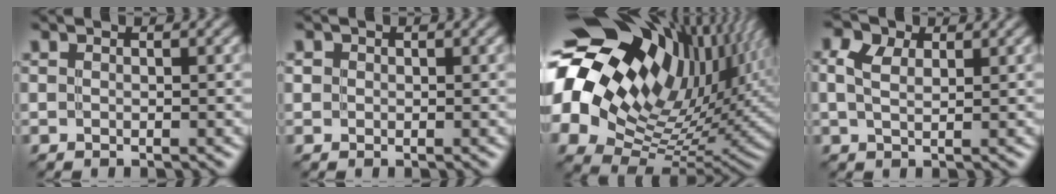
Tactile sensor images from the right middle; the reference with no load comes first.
{"total": 0.7, "force": [0.0, 0.7, 0.0], "torque": [0.007, -0.002, 0.001]}
{"total": 19.8, "force": [7.5, 11.9, 13.9], "torque": [-0.241, 0.024, 0.138]}
{"total": 3.8, "force": [1.9, 2.3, 2.4], "torque": [-0.046, 0.017, 0.015]}